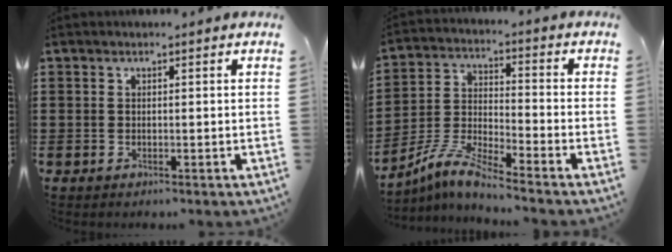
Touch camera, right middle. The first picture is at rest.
{"total": 7.4, "force": [-6.5, 0.0, 3.5], "torque": [-0.089, -0.012, -0.133]}